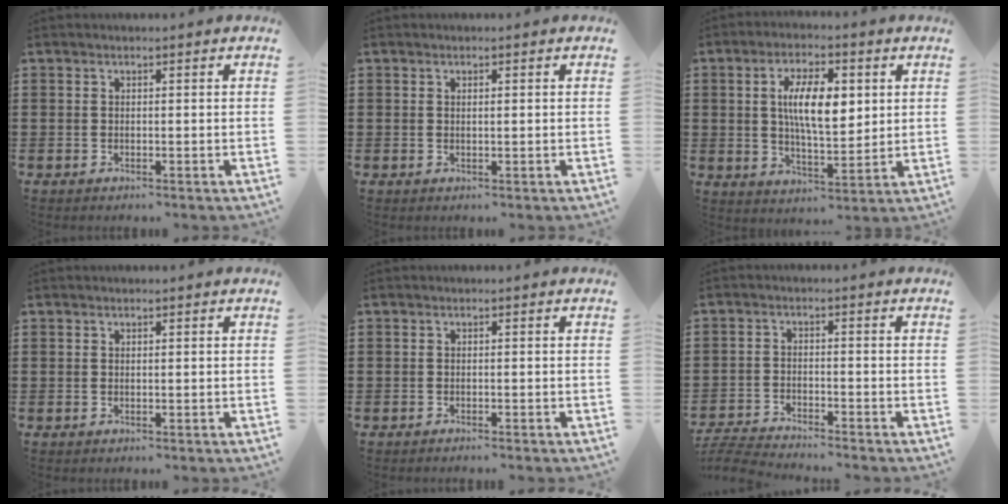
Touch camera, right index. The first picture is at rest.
{"total": 0.6, "force": [0.2, 0.0, 0.6], "torque": [-0.012, -0.003, 0.004]}
{"total": 9.0, "force": [2.1, 3.5, 8.1], "torque": [-0.154, 0.006, 0.034]}
{"total": 0.0}
{"total": 0.6, "force": [-0.6, -0.2, 0.1], "torque": [-0.004, -0.004, -0.010]}
{"total": 4.2, "force": [-4.2, -0.1, 0.4], "torque": [-0.022, -0.009, -0.091]}